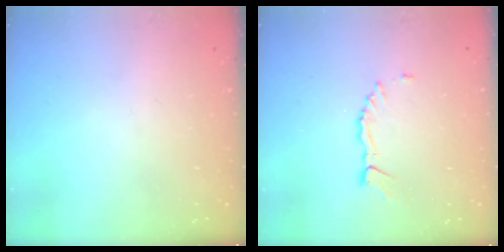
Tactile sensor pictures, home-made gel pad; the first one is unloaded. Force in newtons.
{"total": 2.9, "press": 2.9, "slide": 0.3}